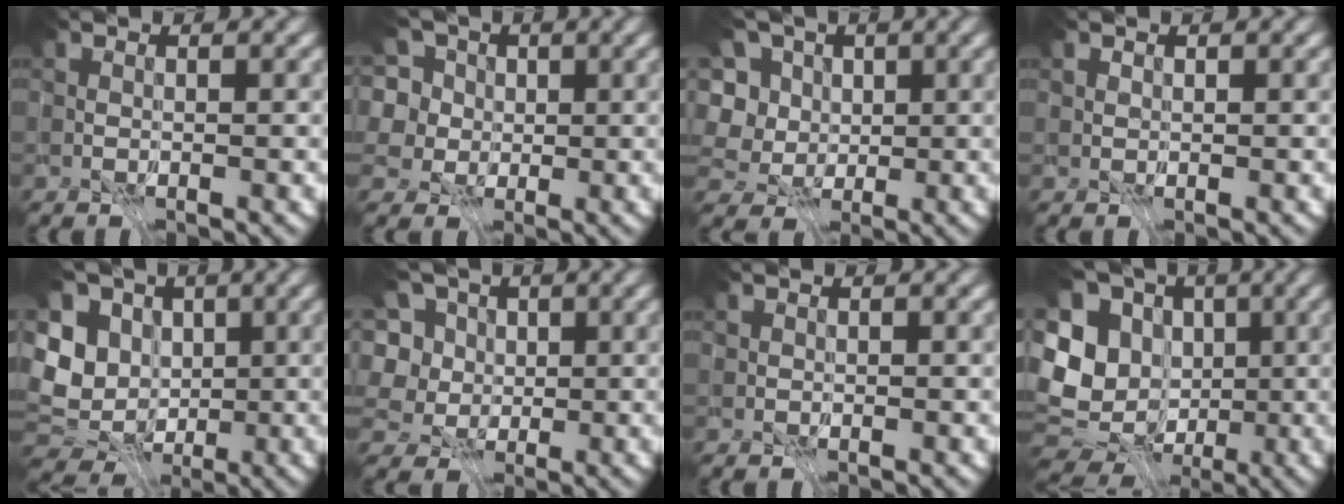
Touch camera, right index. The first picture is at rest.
{"total": 6.2, "force": [2.3, 5.0, 2.8], "torque": [-0.072, 0.018, 0.021]}
{"total": 6.7, "force": [0.3, 5.7, 3.6], "torque": [-0.096, 0.022, -0.026]}
{"total": 2.6, "force": [1.5, 1.8, 1.2], "torque": [-0.020, 0.006, 0.021]}
{"total": 8.2, "force": [-2.0, 6.8, 4.1], "torque": [-0.094, -0.024, -0.026]}
{"total": 5.2, "force": [1.4, 4.0, 3.1], "torque": [-0.073, 0.014, -0.004]}
{"total": 0.9, "force": [0.4, 0.6, 0.4], "torque": [-0.010, 0.004, 0.006]}
{"total": 10.8, "force": [-3.0, 8.9, 5.4], "torque": [-0.124, -0.016, -0.034]}